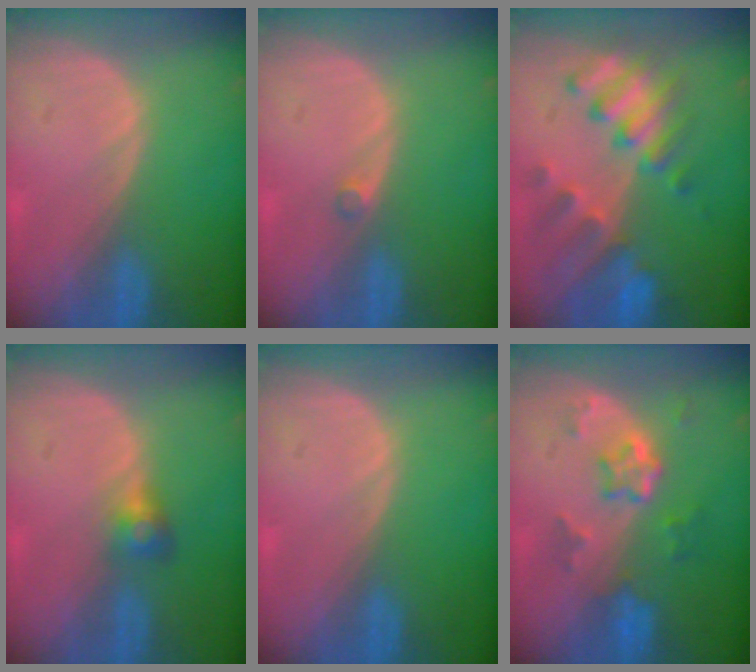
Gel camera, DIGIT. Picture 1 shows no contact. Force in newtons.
{"total": 1.0, "press": 0.9, "slide": 0.5}
{"total": 9.2, "press": 8.4, "slide": 3.9}
{"total": 2.8, "press": 2.6, "slide": 0.9}
{"total": 0.0}
{"total": 5.9, "press": 5.3, "slide": 2.6}